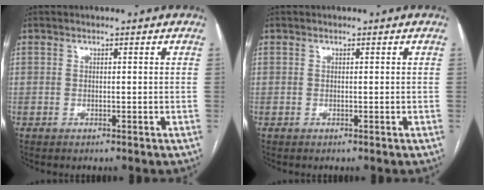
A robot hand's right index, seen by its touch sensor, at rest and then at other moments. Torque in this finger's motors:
{"motor_torque": [0.01, 0.01, 0.00, 0.00]}